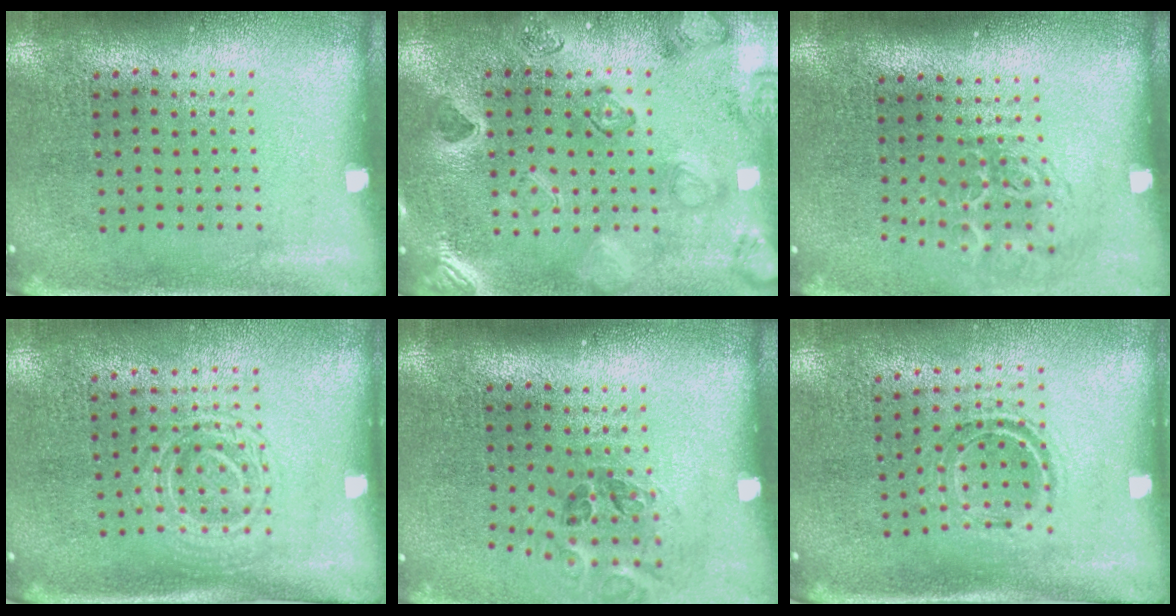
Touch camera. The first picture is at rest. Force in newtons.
{"total": 2.5, "press": 2.4, "slide": 0.9}
{"total": 1.9, "press": 1.2, "slide": 1.4}
{"total": 1.6, "press": 1.4, "slide": 0.7}
{"total": 1.2, "press": 1.1, "slide": 0.5}
{"total": 1.0, "press": 0.9, "slide": 0.3}